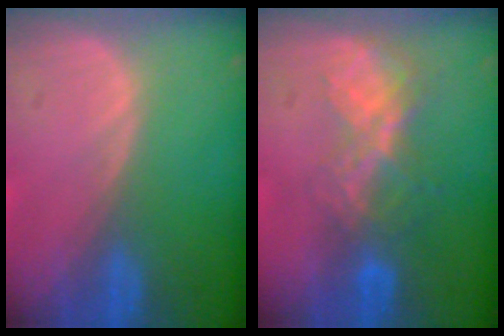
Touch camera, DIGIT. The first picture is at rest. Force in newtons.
{"total": 6.5, "press": 5.7, "slide": 3.2}